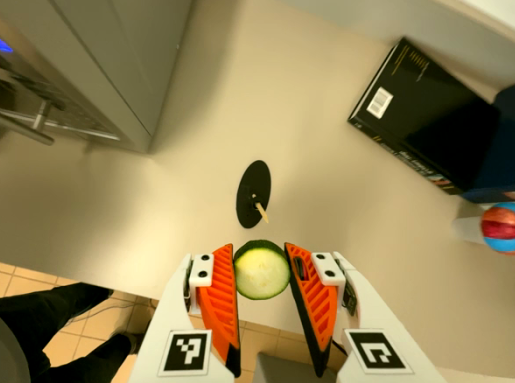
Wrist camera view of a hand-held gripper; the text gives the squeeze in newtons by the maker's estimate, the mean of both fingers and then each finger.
{"total": 8.7, "left": 8.6, "right": 8.8}